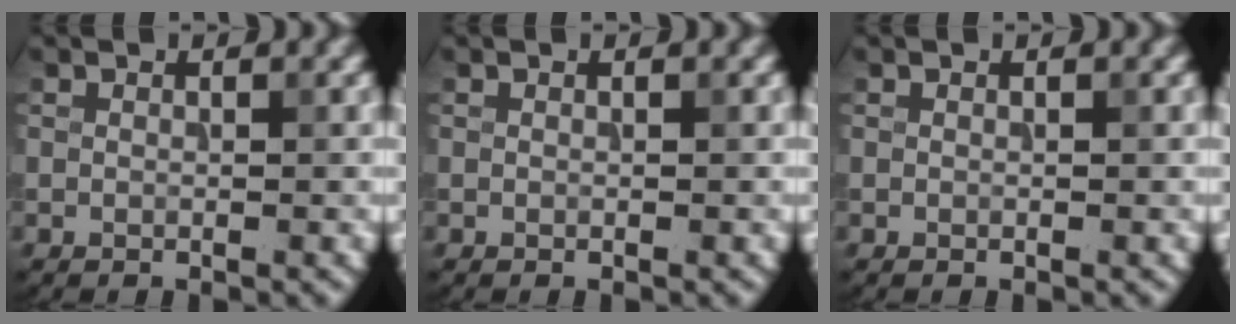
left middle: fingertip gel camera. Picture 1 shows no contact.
{"total": 0.0}
{"total": 0.0}